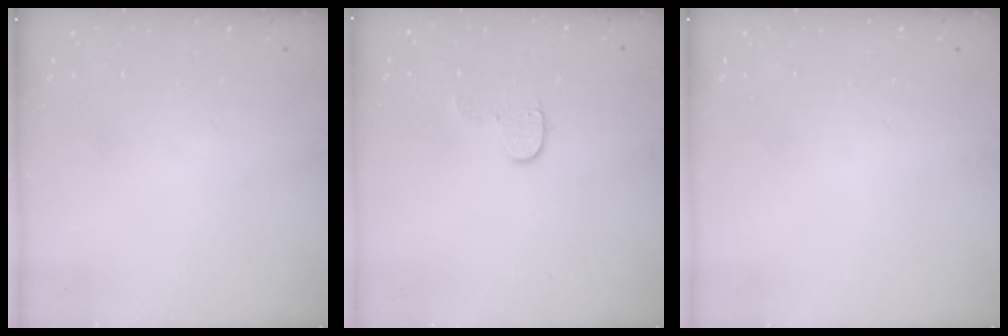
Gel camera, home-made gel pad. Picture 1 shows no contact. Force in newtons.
{"total": 6.1, "press": 6.1, "slide": 0.4}
{"total": 0.0}